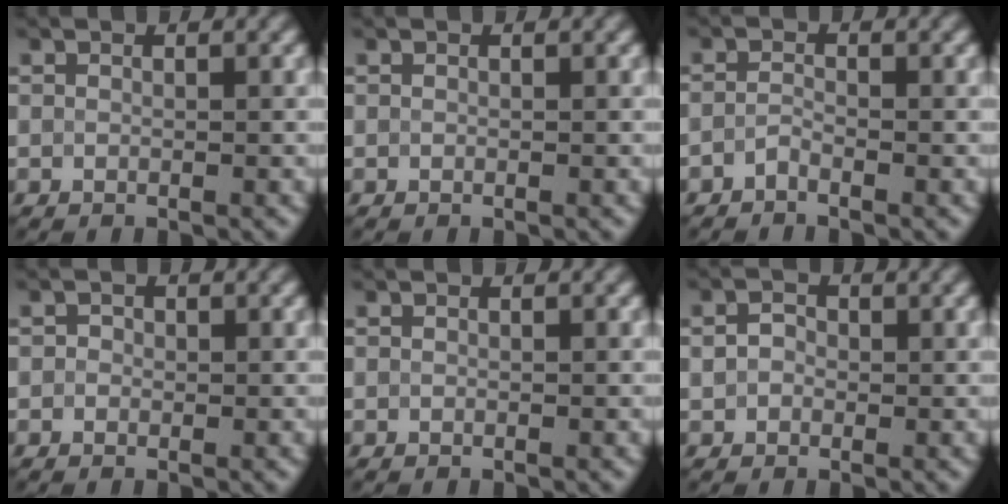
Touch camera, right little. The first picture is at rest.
{"total": 0.0}
{"total": 0.9, "force": [-0.7, 0.2, 0.5], "torque": [-0.013, 0.002, -0.018]}
{"total": 0.7, "force": [0.0, 0.7, 0.2], "torque": [-0.001, -0.004, -0.004]}
{"total": 0.0}
{"total": 1.5, "force": [0.1, 1.3, 0.8], "torque": [-0.017, 0.002, -0.004]}